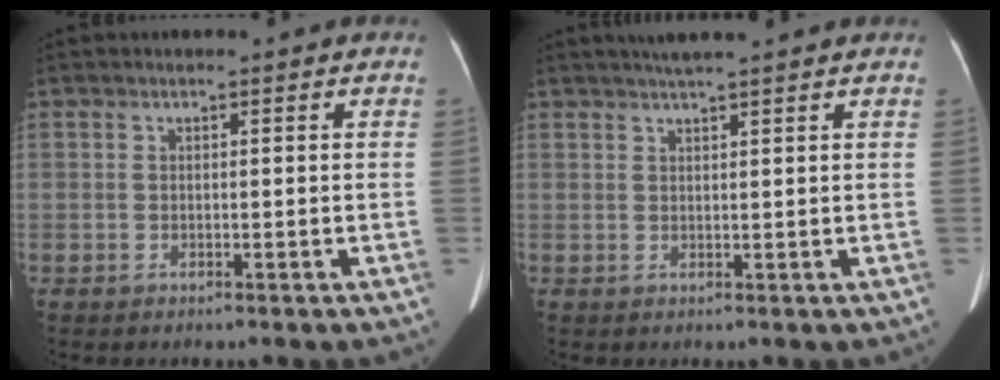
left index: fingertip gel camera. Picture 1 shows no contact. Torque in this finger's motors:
{"motor_torque": [0.00, -0.18, 0.04, 0.05]}